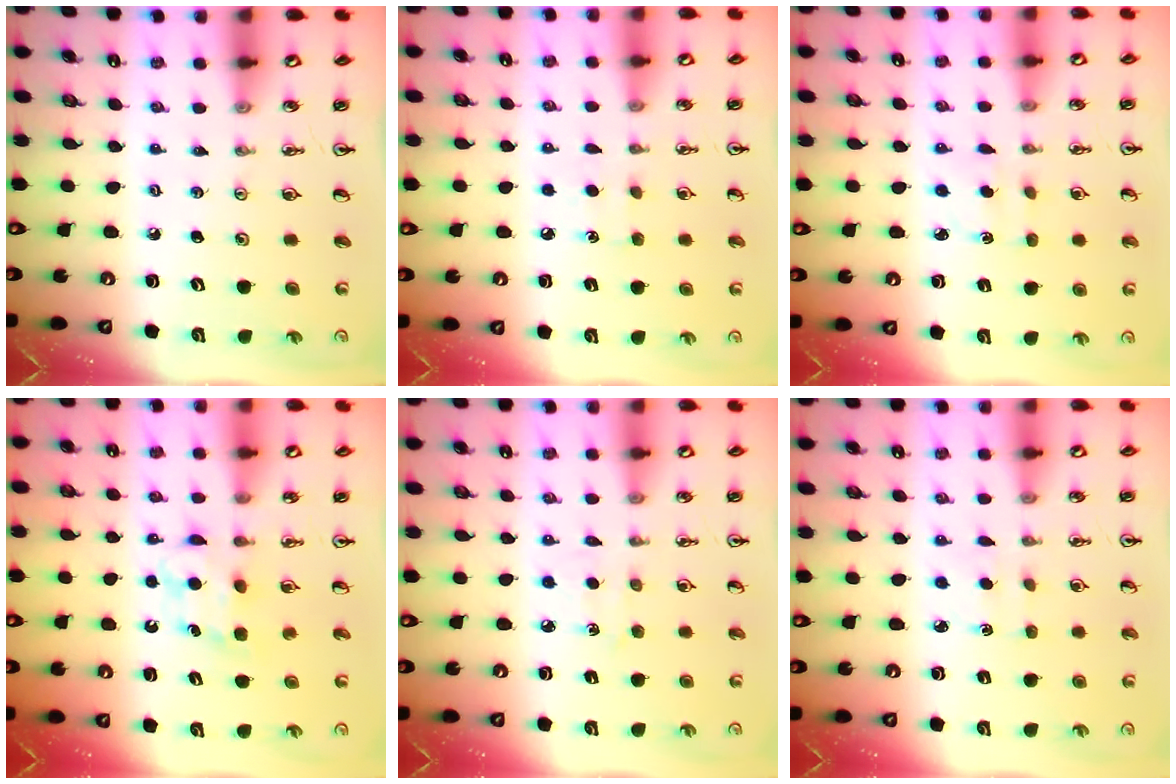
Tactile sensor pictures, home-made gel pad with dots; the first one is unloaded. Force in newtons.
{"total": 6.2, "press": 6.1, "slide": 0.7}
{"total": 2.0, "press": 1.9, "slide": 0.6}
{"total": 5.8, "press": 5.7, "slide": 0.7}
{"total": 4.2, "press": 4.2, "slide": 0.5}
{"total": 2.3, "press": 2.3, "slide": 0.3}